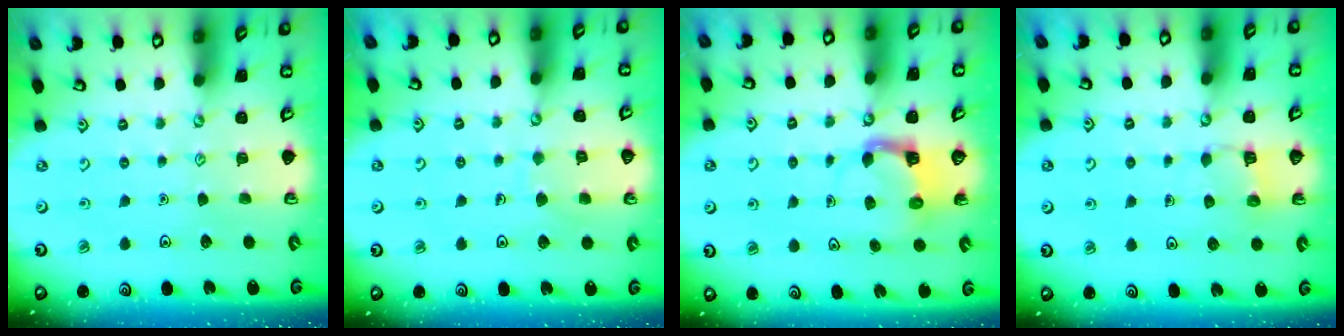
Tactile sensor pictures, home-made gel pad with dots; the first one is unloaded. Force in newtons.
{"total": 5.1, "press": 5.1, "slide": 0.5}
{"total": 3.9, "press": 3.9, "slide": 0.2}
{"total": 4.6, "press": 4.6, "slide": 0.3}